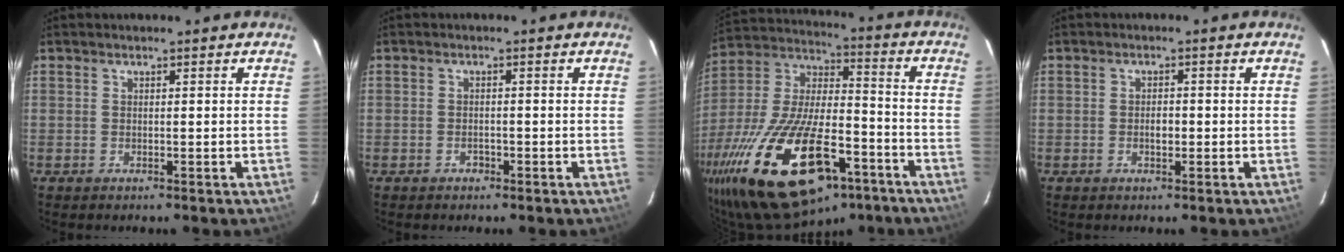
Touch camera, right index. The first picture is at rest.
{"total": 1.3, "force": [-1.0, 0.8, 0.3], "torque": [-0.006, 0.002, -0.015]}
{"total": 32.1, "force": [-18.1, 13.6, 22.7], "torque": [-0.450, -0.035, -0.288]}
{"total": 1.8, "force": [-0.5, 1.0, 1.4], "torque": [-0.028, 0.004, -0.010]}